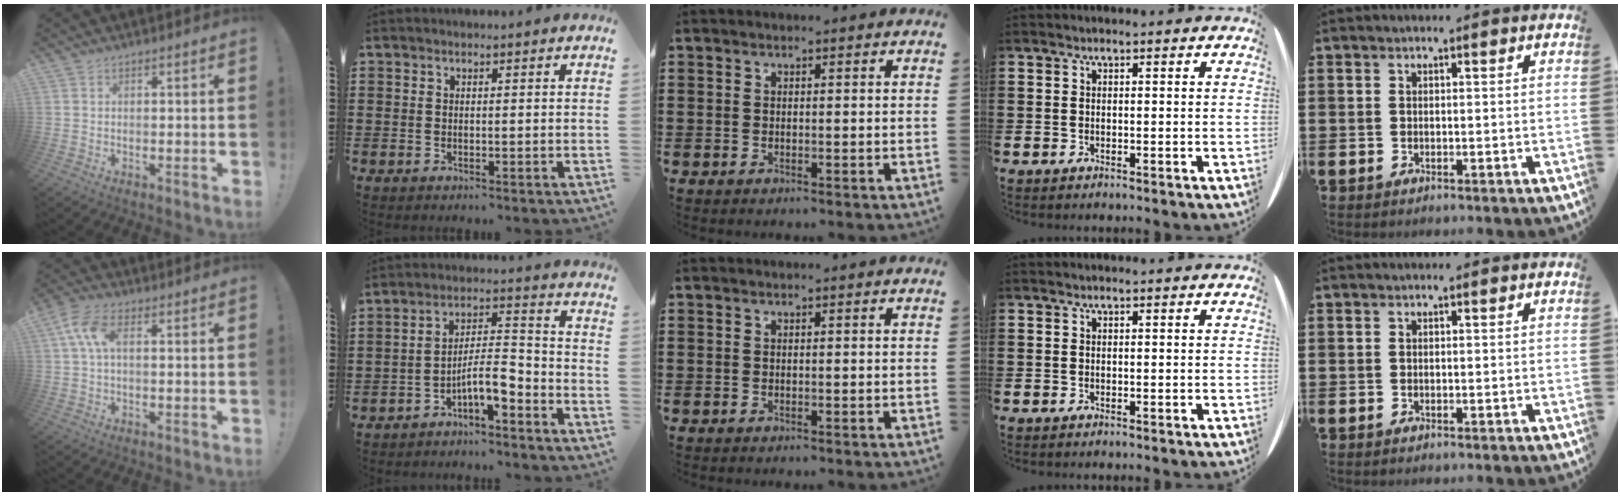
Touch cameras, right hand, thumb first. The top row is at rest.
{"thumb": {"total": 7.9, "force": [1.5, 3.9, 6.7], "torque": [-0.144, 0.005, 0.028]}, "index": {"total": 7.0, "force": [-4.4, 1.8, 5.1], "torque": [-0.102, 0.003, -0.085]}}